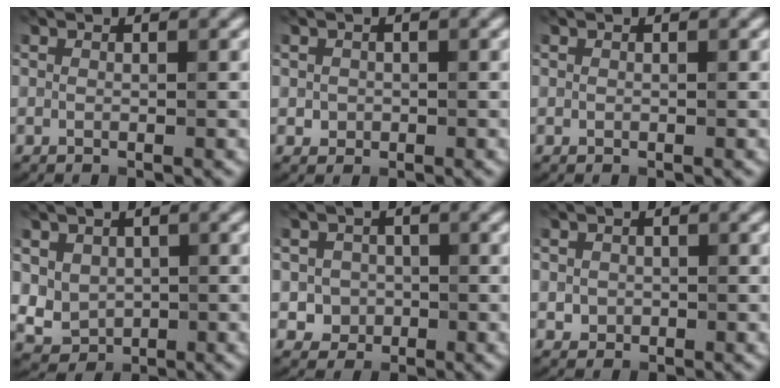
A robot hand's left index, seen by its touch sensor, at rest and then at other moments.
{"total": 1.0, "force": [0.0, 1.0, 0.2], "torque": [0.004, -0.004, -0.001]}
{"total": 0.0}
{"total": 2.9, "force": [0.6, 2.5, 1.3], "torque": [-0.025, -0.010, 0.016]}
{"total": 2.2, "force": [-0.4, 2.1, 0.5], "torque": [0.005, -0.003, -0.008]}
{"total": 1.2, "force": [-0.1, 1.2, 0.3], "torque": [0.002, -0.005, -0.002]}